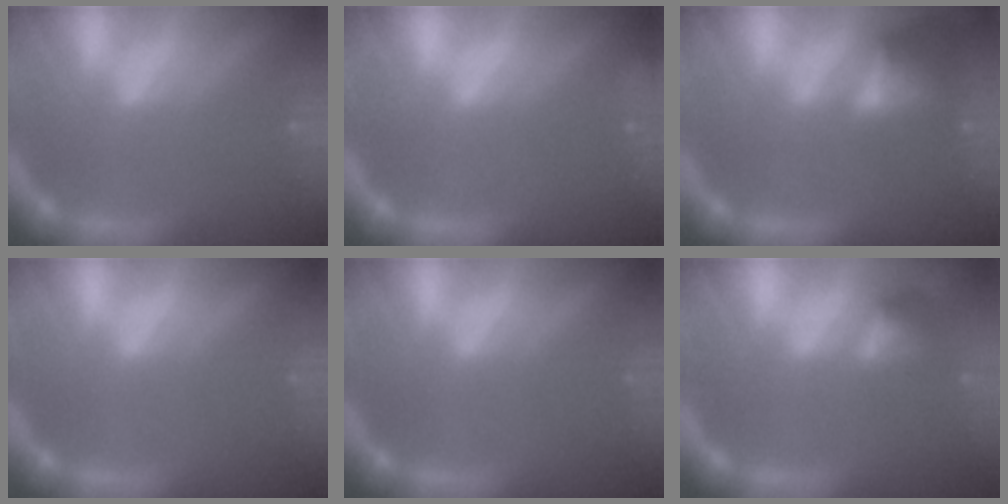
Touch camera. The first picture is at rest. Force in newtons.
{"total": 1.9}
{"total": 4.5}
{"total": 0.0}
{"total": 0.0}
{"total": 2.4}